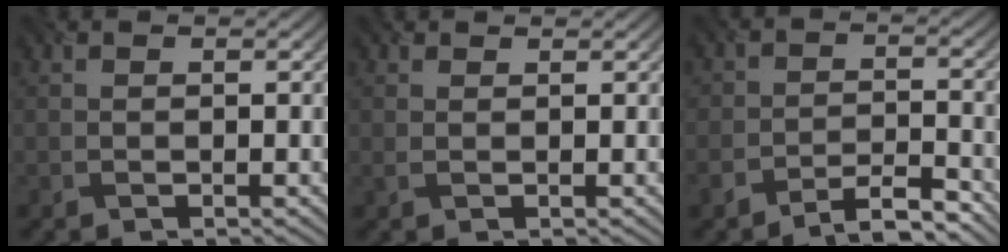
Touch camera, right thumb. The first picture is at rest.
{"total": 0.6, "force": [0.4, 0.3, 0.2], "torque": [-0.010, -0.004, 0.009]}
{"total": 4.6, "force": [-3.9, 1.6, 1.9], "torque": [-0.030, 0.003, -0.077]}